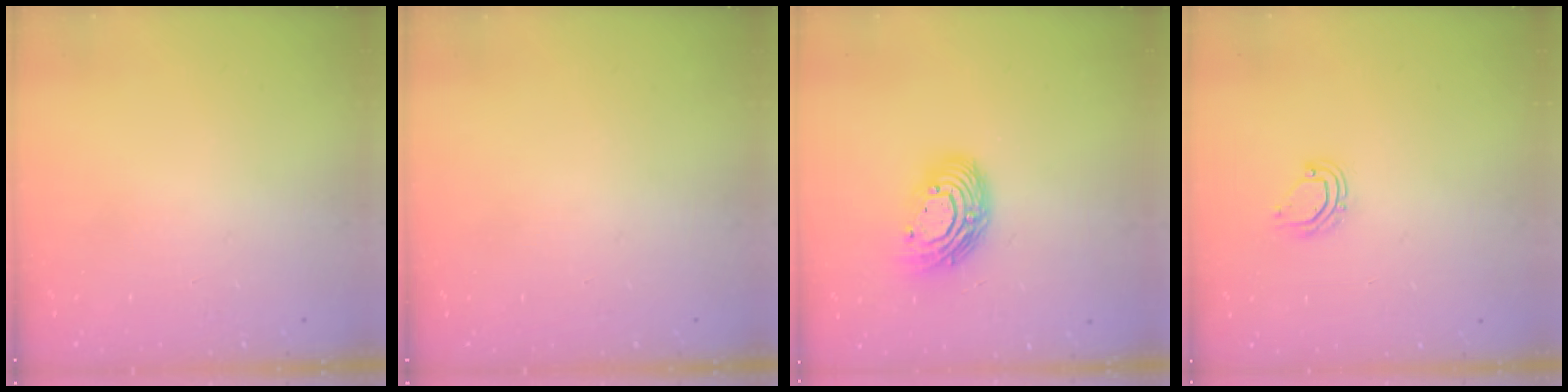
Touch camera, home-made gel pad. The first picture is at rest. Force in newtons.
{"total": 0.0}
{"total": 12.6, "press": 12.6, "slide": 1.2}
{"total": 6.5, "press": 6.5, "slide": 1.1}